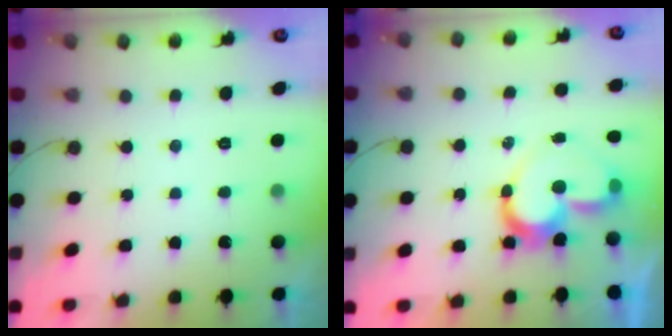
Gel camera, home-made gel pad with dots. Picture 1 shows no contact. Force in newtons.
{"total": 11.3, "press": 11.3, "slide": 1.1}